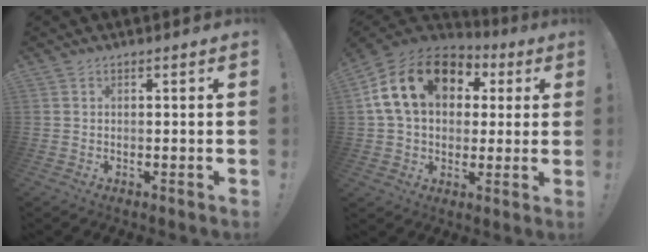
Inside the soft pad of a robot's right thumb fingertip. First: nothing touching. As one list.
[{"total": 19.9, "force": [6.0, 13.9, 12.9], "torque": [-0.220, -0.002, 0.109]}]